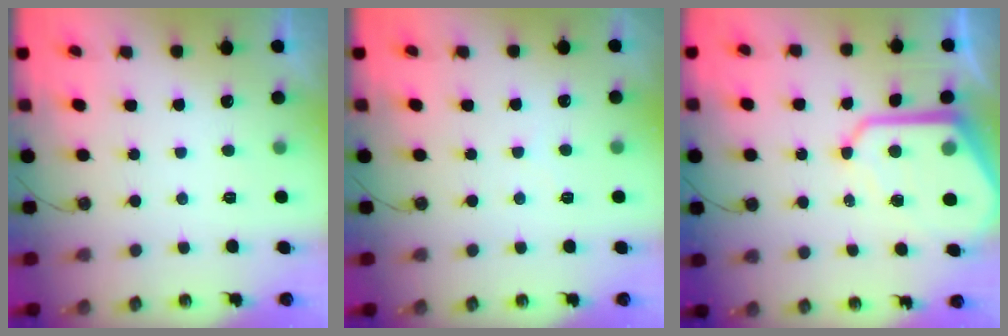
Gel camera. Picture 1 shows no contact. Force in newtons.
{"total": 2.1, "press": 2.0, "slide": 0.4}
{"total": 15.0, "press": 14.9, "slide": 1.3}